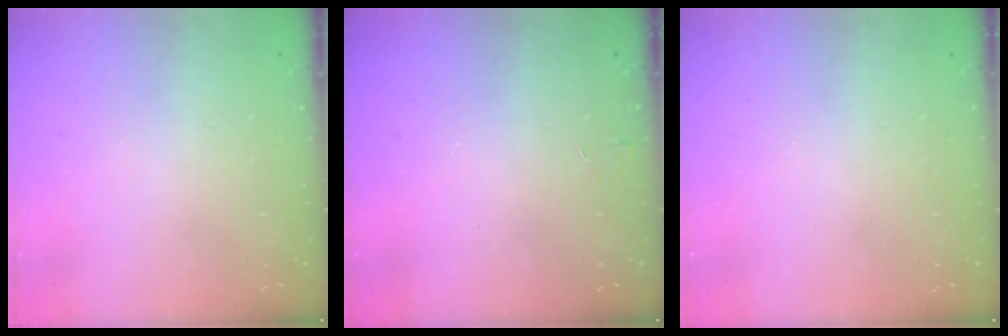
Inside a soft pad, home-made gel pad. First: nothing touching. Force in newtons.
{"total": 2.9, "press": 2.9, "slide": 0.3}
{"total": 0.0}